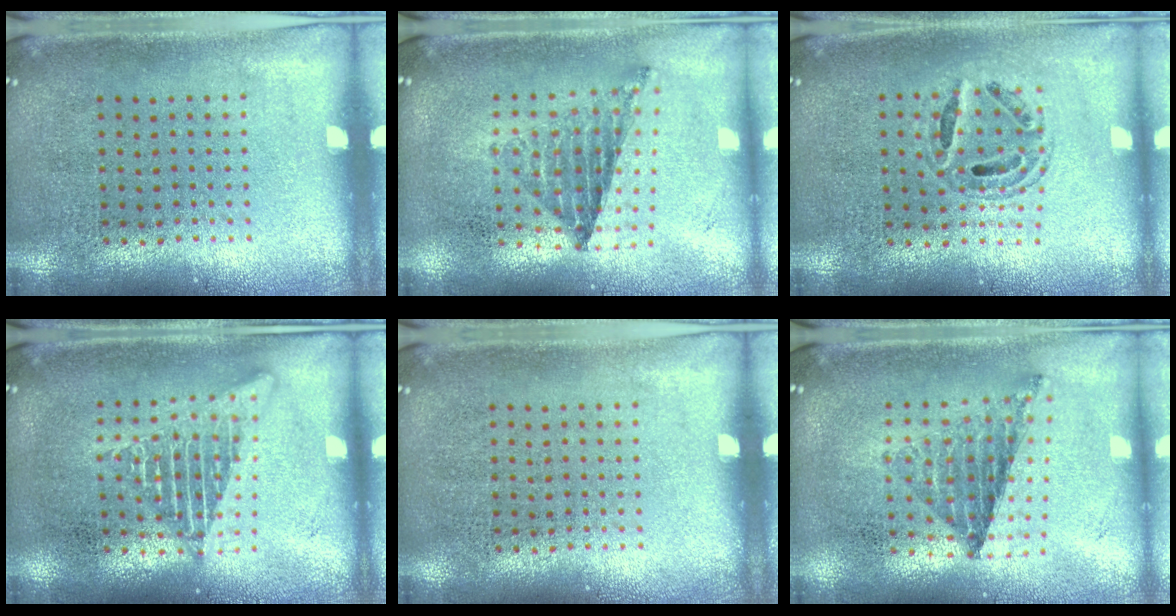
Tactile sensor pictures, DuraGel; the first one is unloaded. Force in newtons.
{"total": 0.8, "press": 0.8, "slide": 0.2}
{"total": 0.8, "press": 0.7, "slide": 0.2}
{"total": 2.4, "press": 2.4, "slide": 0.2}
{"total": 0.0}
{"total": 0.8, "press": 0.8, "slide": 0.1}